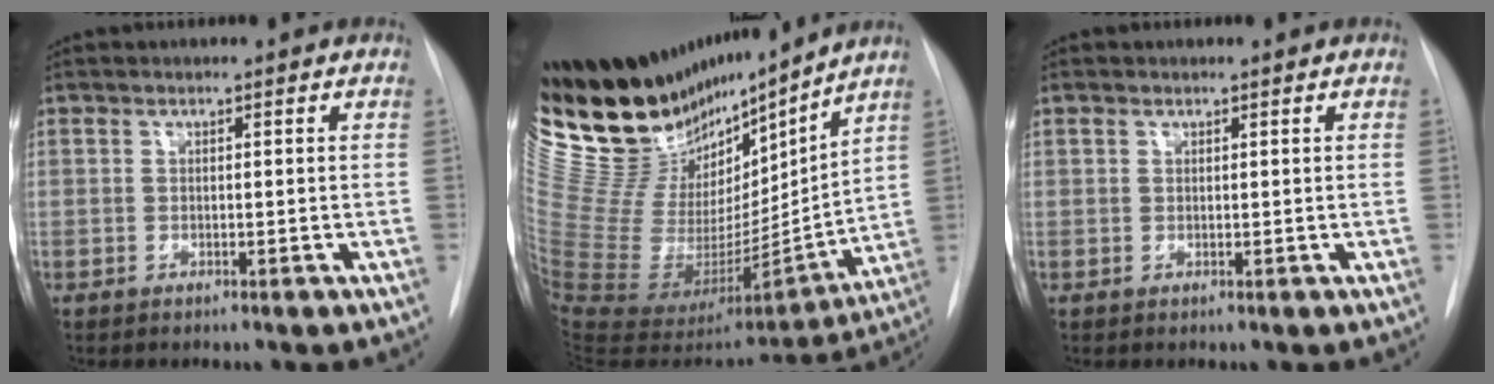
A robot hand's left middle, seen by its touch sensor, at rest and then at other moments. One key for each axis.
{"total": 29.0, "fx": 24.5, "fy": 8.6, "fz": 13.0, "tx": -0.226, "ty": -0.032, "tz": 0.418}
{"total": 0.6, "fx": 0.3, "fy": 0.0, "fz": -0.5, "tx": 0.015, "ty": -0.001, "tz": 0.004}